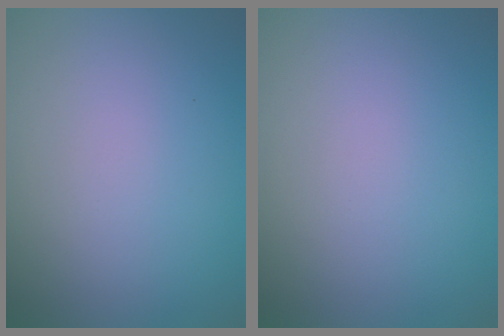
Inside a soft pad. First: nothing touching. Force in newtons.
{"total": 0.0}